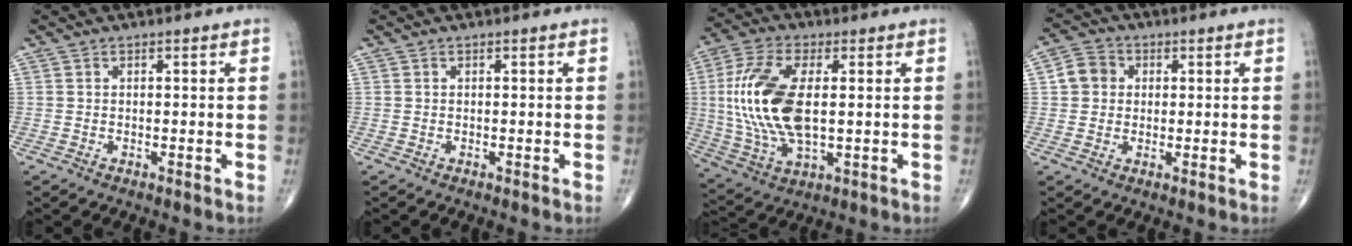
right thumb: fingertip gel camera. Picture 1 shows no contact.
{"total": 0.0}
{"total": 17.5, "force": [1.3, 8.4, 15.3], "torque": [-0.330, -0.005, 0.026]}
{"total": 5.1, "force": [0.8, 4.6, 2.1], "torque": [-0.022, 0.008, 0.005]}